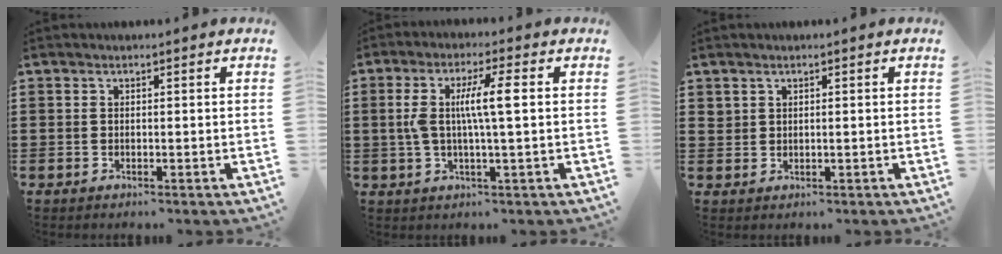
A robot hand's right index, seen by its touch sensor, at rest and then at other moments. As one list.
[{"total": 7.3, "force": [0.7, 0.9, 7.2], "torque": [-0.150, -0.007, 0.002]}, {"total": 1.1, "force": [0.8, 0.7, 0.2], "torque": [-0.007, 0.001, 0.017]}]